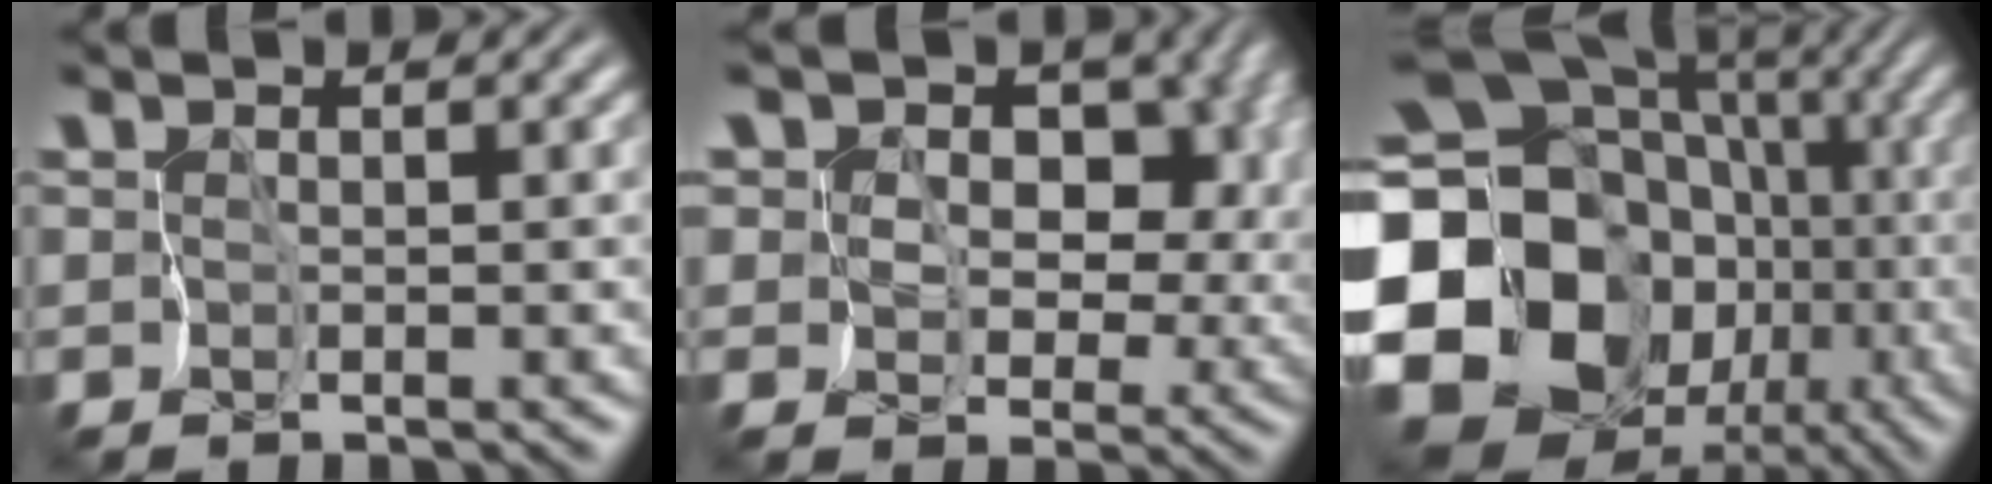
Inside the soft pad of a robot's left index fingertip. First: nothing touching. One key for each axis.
{"total": 12.4, "fx": 4.6, "fy": 8.7, "fz": 7.5, "tx": -0.119, "ty": 0.018, "tz": 0.060}
{"total": 22.0, "fx": -3.7, "fy": 18.6, "fz": 11.1, "tx": -0.212, "ty": -0.005, "tz": -0.098}